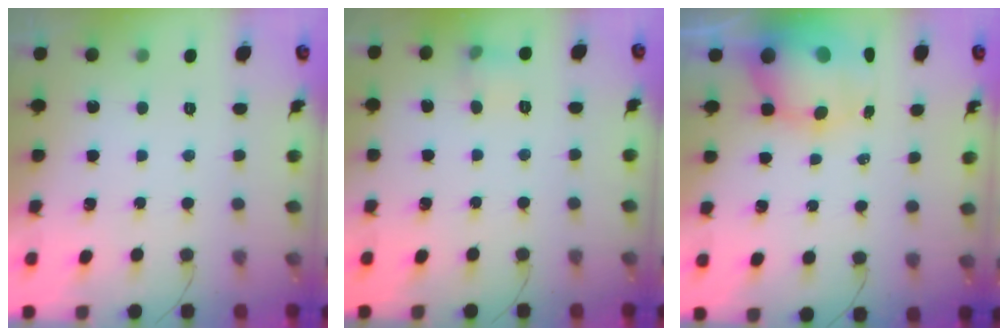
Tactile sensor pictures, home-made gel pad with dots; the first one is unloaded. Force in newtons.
{"total": 5.7, "press": 5.5, "slide": 1.6}
{"total": 9.5, "press": 9.2, "slide": 2.3}